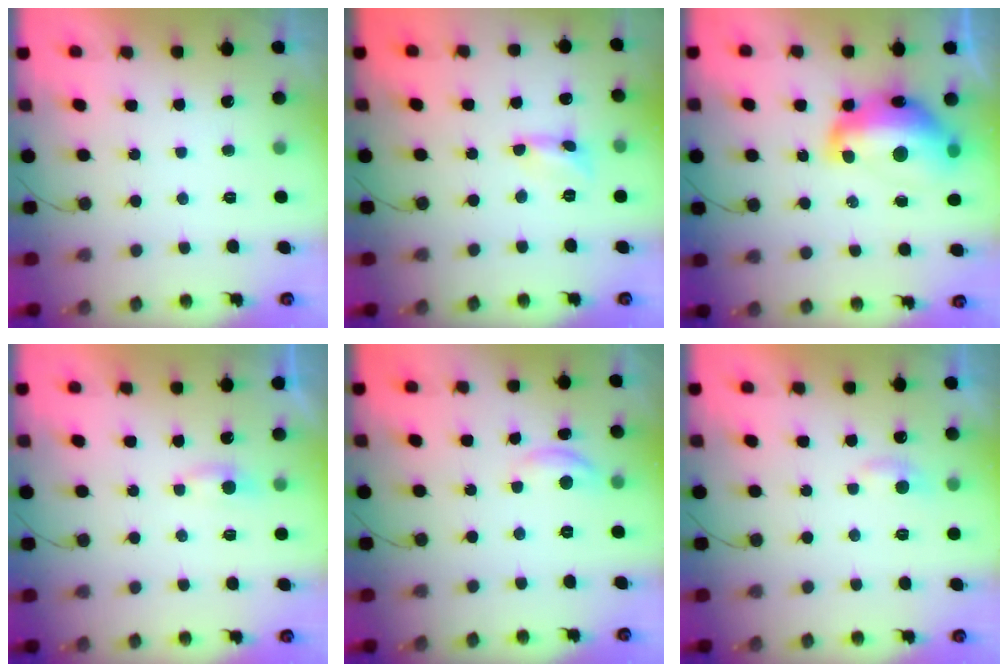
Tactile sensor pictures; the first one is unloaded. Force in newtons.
{"total": 1.6, "press": 1.6, "slide": 0.1}
{"total": 16.3, "press": 16.3, "slide": 1.5}
{"total": 3.2, "press": 3.1, "slide": 0.5}
{"total": 6.0, "press": 6.0, "slide": 0.4}
{"total": 4.0, "press": 4.0, "slide": 0.4}